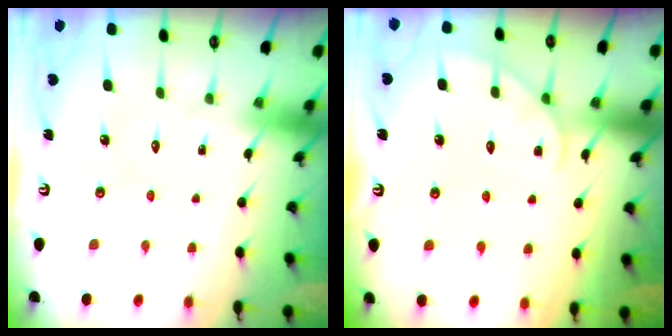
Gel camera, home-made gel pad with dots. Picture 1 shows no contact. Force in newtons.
{"total": 4.9, "press": 4.9, "slide": 0.5}